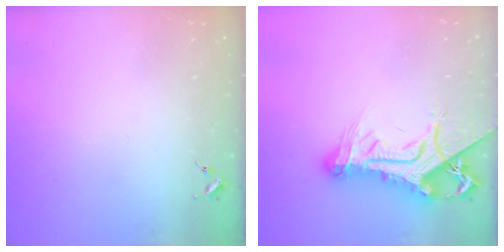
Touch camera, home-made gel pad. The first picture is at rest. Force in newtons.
{"total": 18.1, "press": 18.0, "slide": 1.9}